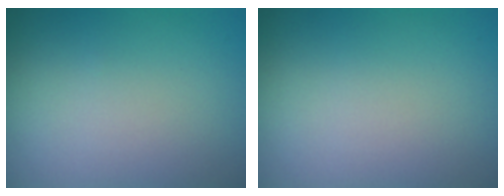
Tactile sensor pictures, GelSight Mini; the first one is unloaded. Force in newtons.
{"total": 0.0}